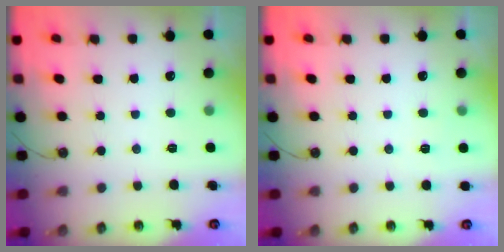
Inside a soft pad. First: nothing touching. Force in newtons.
{"total": 2.1, "press": 2.1, "slide": 0.4}